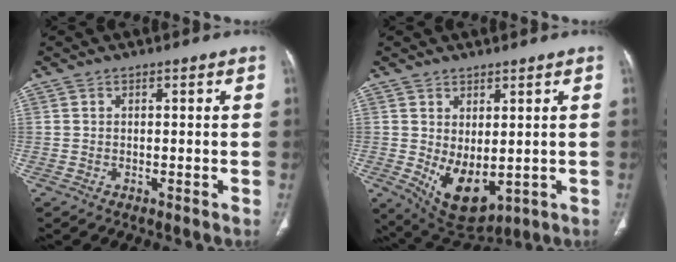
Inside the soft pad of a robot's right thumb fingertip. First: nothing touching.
{"total": 9.2, "force": [-0.6, 5.1, 7.6], "torque": [-0.110, -0.013, 0.019]}